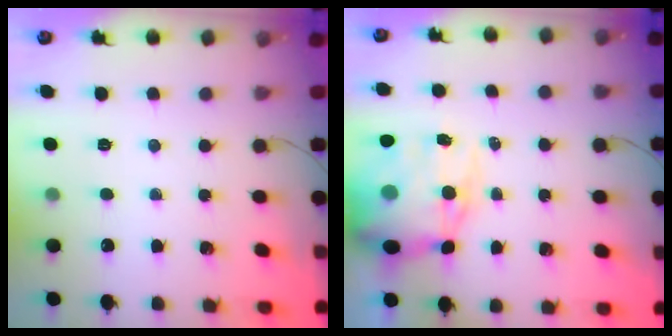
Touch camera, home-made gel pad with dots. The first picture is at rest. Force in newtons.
{"total": 18.1, "press": 17.6, "slide": 4.2}